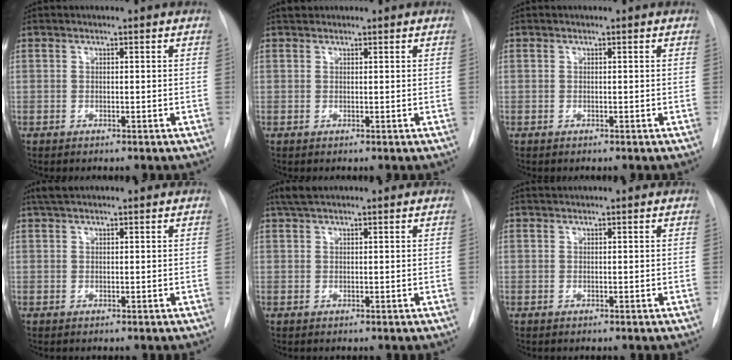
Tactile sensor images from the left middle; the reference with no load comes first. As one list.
[{"total": 1.0, "force": [0.9, 0.5, 0.1], "torque": [-0.005, 0.010, 0.016]}, {"total": 0.0}, {"total": 2.7, "force": [2.2, 0.6, 1.4], "torque": [-0.028, 0.018, 0.041]}, {"total": 3.1, "force": [2.4, 0.7, 1.7], "torque": [-0.036, 0.016, 0.047]}, {"total": 0.8, "force": [0.8, -0.1, 0.1], "torque": [-0.005, 0.009, 0.018]}]